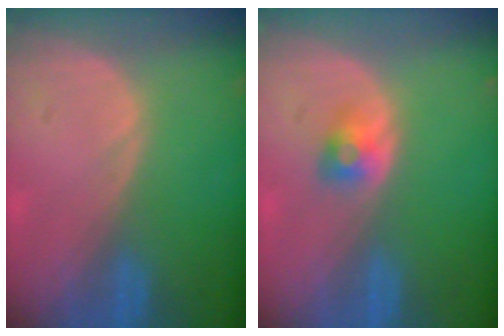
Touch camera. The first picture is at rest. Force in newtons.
{"total": 2.7, "press": 2.4, "slide": 1.1}